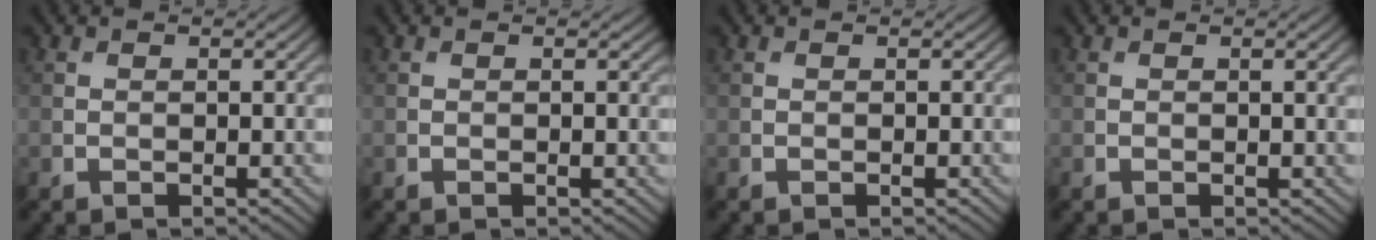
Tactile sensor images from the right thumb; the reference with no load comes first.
{"total": 0.0}
{"total": 0.0}
{"total": 1.3, "force": [0.4, 0.2, 1.2], "torque": [-0.016, 0.001, 0.005]}